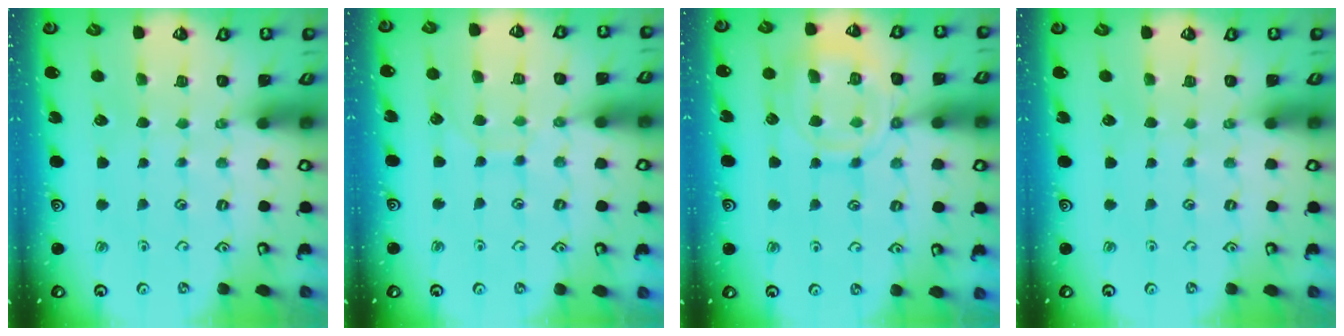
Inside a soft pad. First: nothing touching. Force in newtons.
{"total": 6.8, "press": 6.8, "slide": 0.1}
{"total": 11.9, "press": 11.9, "slide": 0.7}
{"total": 0.0}